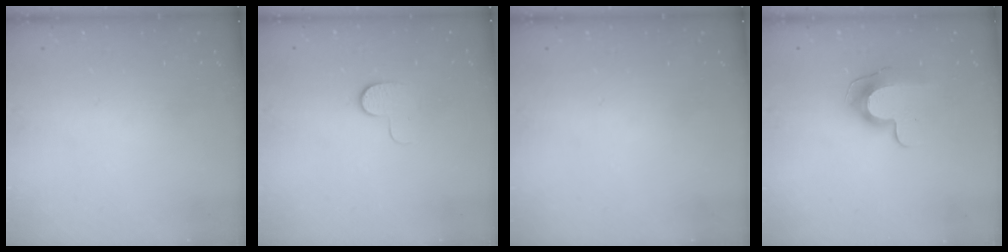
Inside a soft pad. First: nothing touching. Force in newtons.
{"total": 5.5, "press": 5.4, "slide": 0.8}
{"total": 0.0}
{"total": 10.1, "press": 10.0, "slide": 1.0}